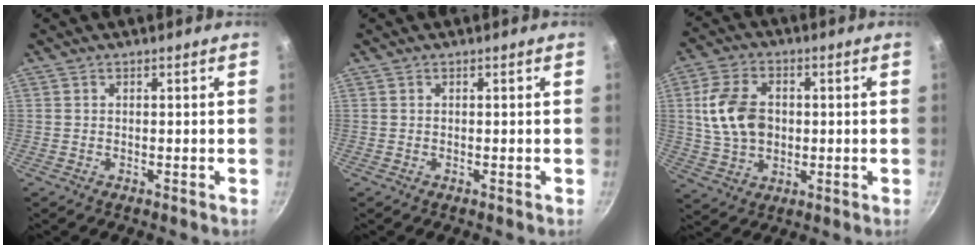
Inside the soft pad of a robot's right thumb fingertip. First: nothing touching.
{"total": 0.0}
{"total": 12.0, "force": [1.1, 8.6, 8.3], "torque": [-0.140, 0.007, 0.021]}